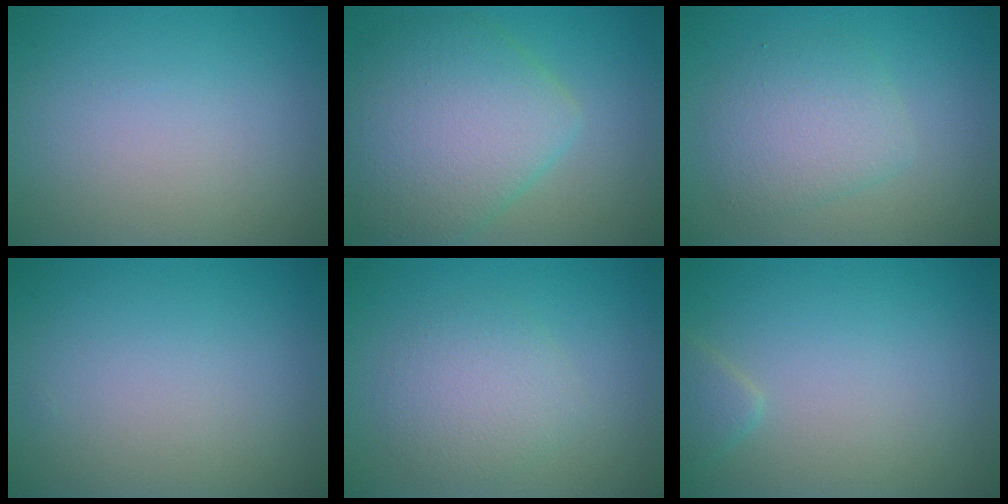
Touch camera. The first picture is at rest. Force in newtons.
{"total": 7.7, "press": 7.7, "slide": 0.2}
{"total": 3.5, "press": 3.5, "slide": 0.1}
{"total": 0.0}
{"total": 3.0, "press": 3.0, "slide": 0.1}
{"total": 1.3, "press": 1.3, "slide": 0.1}